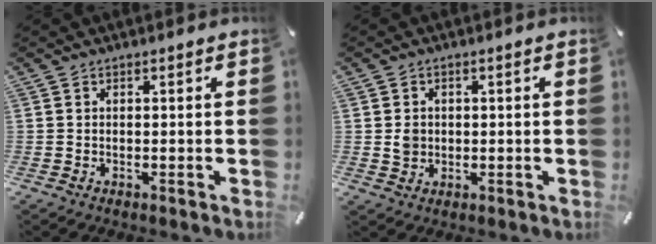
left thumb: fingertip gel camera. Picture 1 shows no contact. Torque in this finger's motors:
{"motor_torque": [0.25, -0.32, 0.16, -0.16, 0.01]}